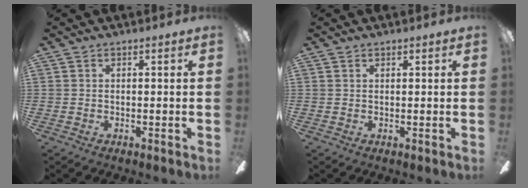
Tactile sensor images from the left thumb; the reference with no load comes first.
{"total": 0.5, "force": [0.4, 0.2, 0.0], "torque": [0.001, 0.000, 0.009]}